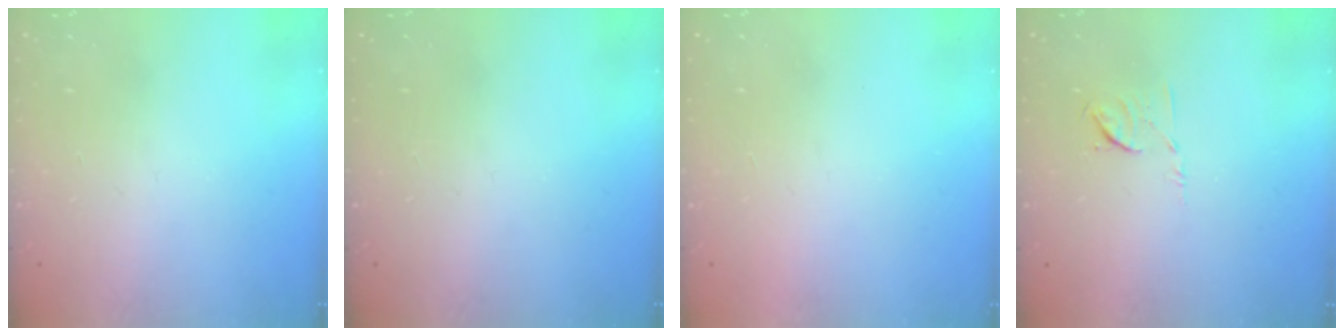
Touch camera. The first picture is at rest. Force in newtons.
{"total": 0.0}
{"total": 1.6, "press": 1.5, "slide": 0.1}
{"total": 5.5, "press": 5.4, "slide": 1.2}